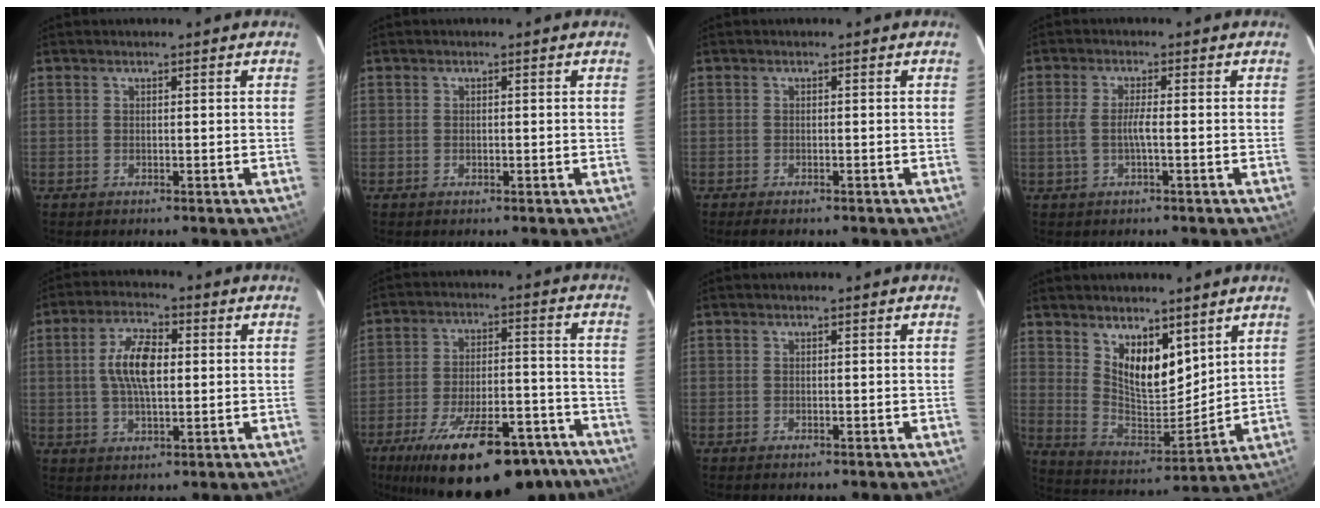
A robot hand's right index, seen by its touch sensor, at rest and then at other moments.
{"total": 0.6, "force": [-0.1, 0.6, 0.1], "torque": [0.001, -0.002, -0.001]}
{"total": 2.5, "force": [-2.1, 0.7, 1.2], "torque": [-0.023, -0.009, -0.036]}
{"total": 3.6, "force": [-0.8, 0.3, 3.5], "torque": [-0.070, 0.002, -0.014]}
{"total": 8.7, "force": [0.9, 3.7, 7.9], "torque": [-0.151, 0.012, 0.016]}
{"total": 26.6, "force": [-20.1, 8.9, 15.0], "torque": [-0.244, -0.013, -0.277]}
{"total": 0.6, "force": [-0.5, 0.2, 0.1], "torque": [0.002, 0.000, -0.010]}
{"total": 11.8, "force": [6.7, 5.7, 7.8], "torque": [-0.130, -0.011, 0.133]}